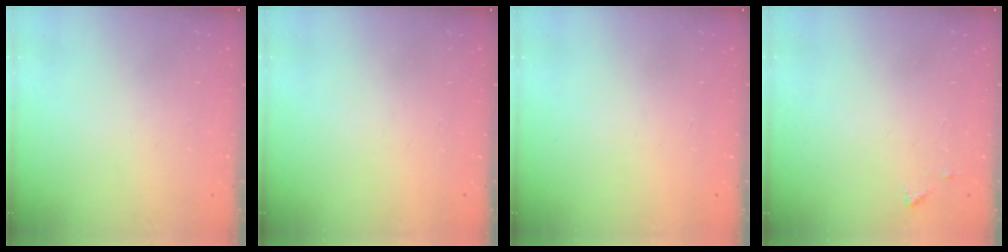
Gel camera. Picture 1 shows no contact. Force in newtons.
{"total": 1.5, "press": 1.5, "slide": 0.1}
{"total": 1.5, "press": 1.5, "slide": 0.1}
{"total": 4.1, "press": 4.1, "slide": 0.5}